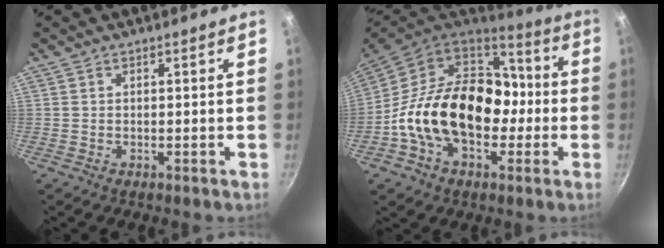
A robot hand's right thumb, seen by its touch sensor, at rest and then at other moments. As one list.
[{"total": 23.7, "force": [-2.9, 16.4, 16.8], "torque": [-0.256, 0.056, -0.051]}]